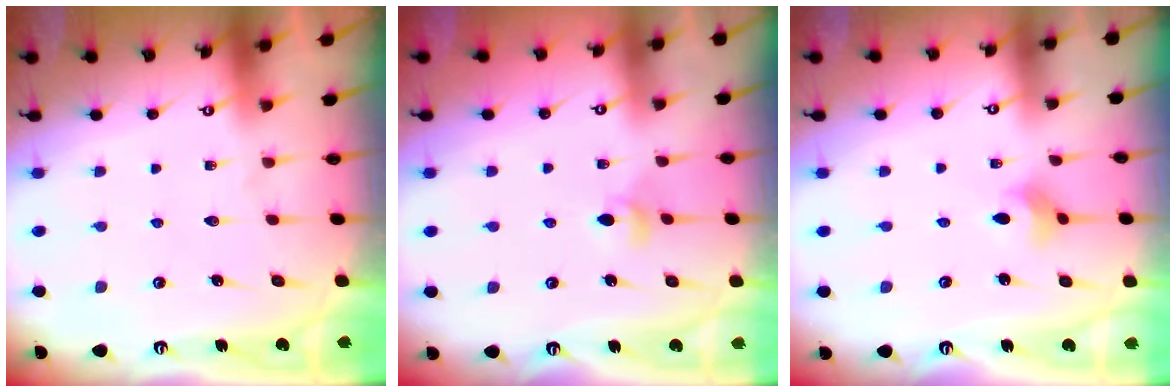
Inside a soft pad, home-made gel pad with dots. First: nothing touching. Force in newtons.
{"total": 3.6, "press": 3.4, "slide": 1.0}
{"total": 3.7, "press": 3.6, "slide": 0.8}